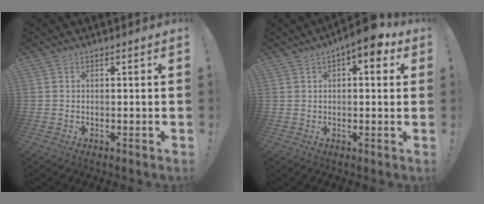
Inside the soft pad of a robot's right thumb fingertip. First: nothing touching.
{"total": 6.5, "force": [3.4, 2.4, 5.0], "torque": [-0.074, -0.011, 0.056]}